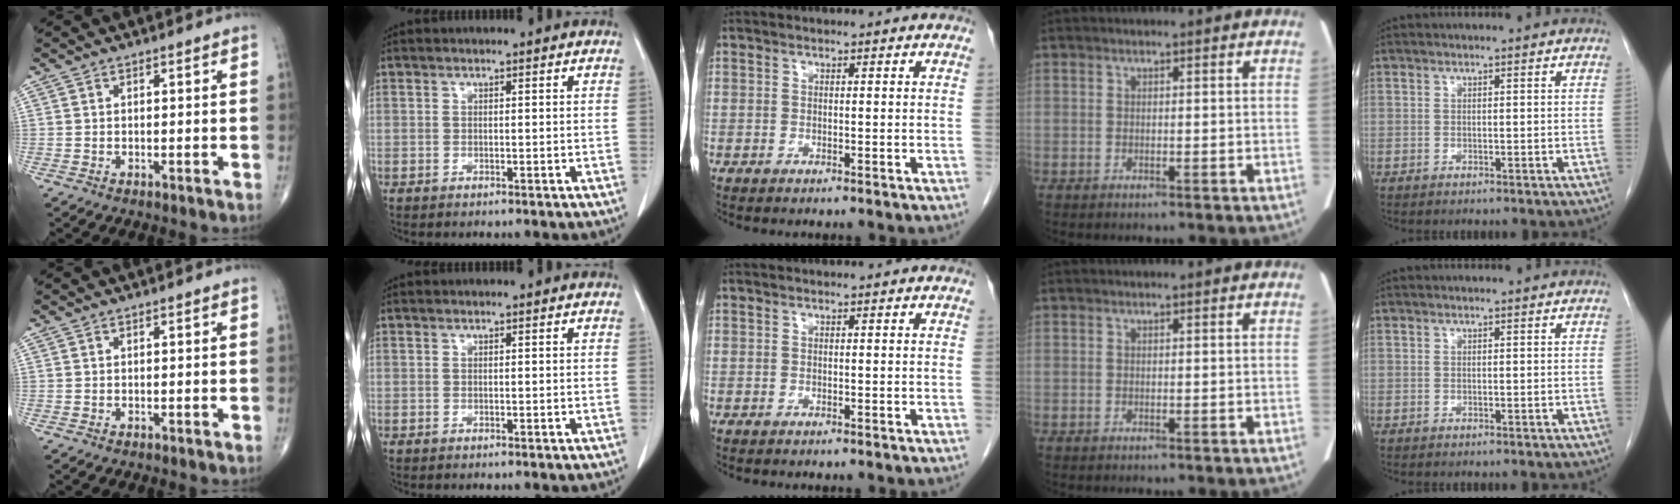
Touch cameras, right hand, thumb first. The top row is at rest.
{}